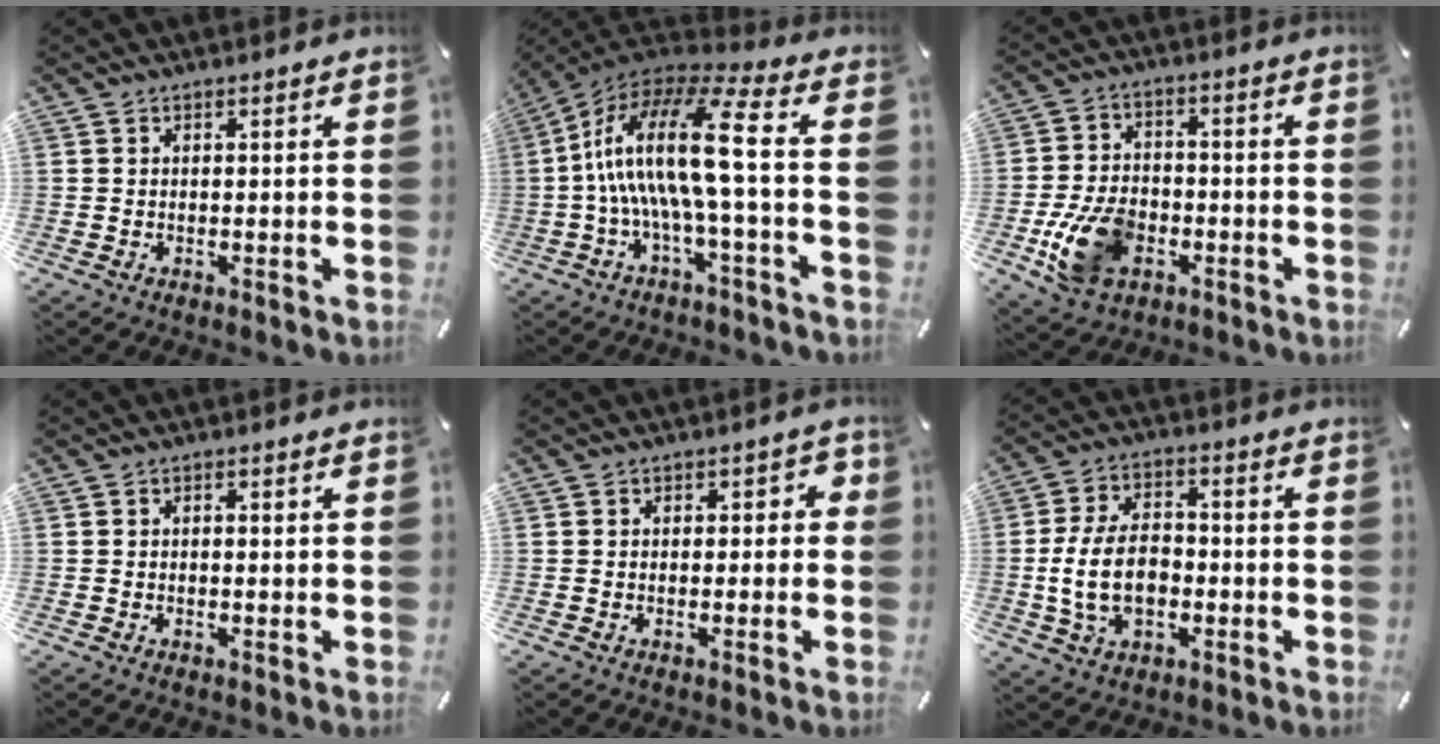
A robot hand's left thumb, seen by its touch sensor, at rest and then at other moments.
{"total": 17.7, "force": [-0.4, 2.9, 17.5], "torque": [-0.373, -0.013, -0.023]}
{"total": 12.9, "force": [-4.4, 8.8, 8.3], "torque": [-0.169, 0.010, -0.074]}
{"total": 0.9, "force": [-0.4, 0.5, 0.6], "torque": [-0.012, 0.001, -0.007]}
{"total": 2.2, "force": [-0.7, 1.5, 1.4], "torque": [-0.028, 0.010, -0.017]}
{"total": 12.9, "force": [-1.9, 8.6, 9.4], "torque": [-0.195, 0.008, -0.030]}